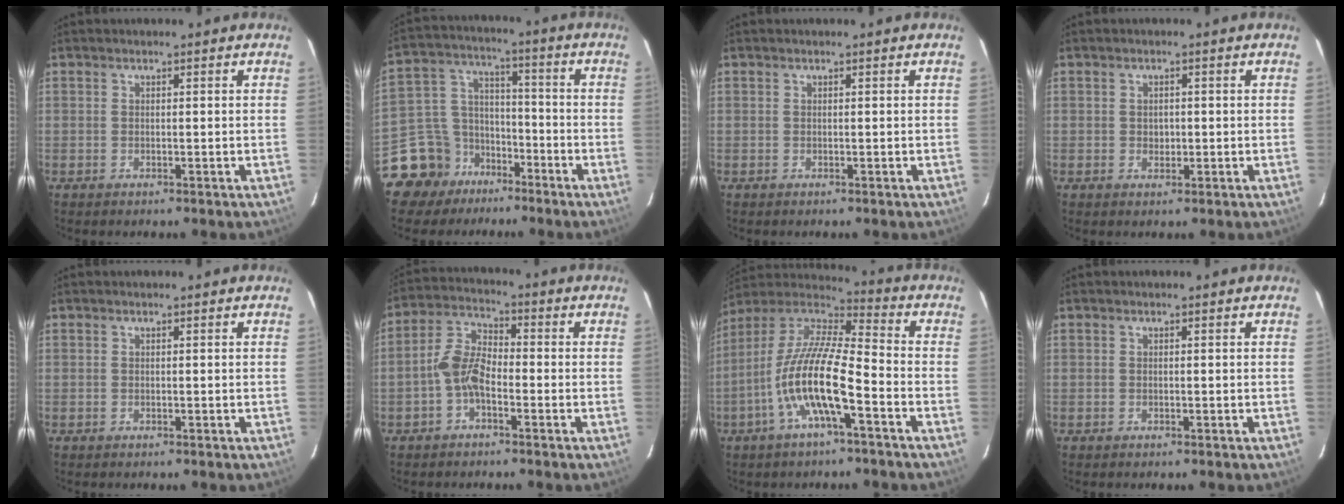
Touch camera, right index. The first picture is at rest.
{"total": 11.6, "force": [-8.4, 7.9, 1.3], "torque": [-0.054, 0.059, -0.147]}
{"total": 0.0}
{"total": 1.5, "force": [-0.1, 1.4, 0.6], "torque": [-0.008, 0.003, -0.001]}
{"total": 0.0}
{"total": 6.3, "force": [-2.5, 3.2, 4.9], "torque": [-0.104, 0.017, -0.053]}
{"total": 15.0, "force": [-5.8, 3.0, 13.4], "torque": [-0.260, -0.004, -0.119]}
{"total": 0.0}